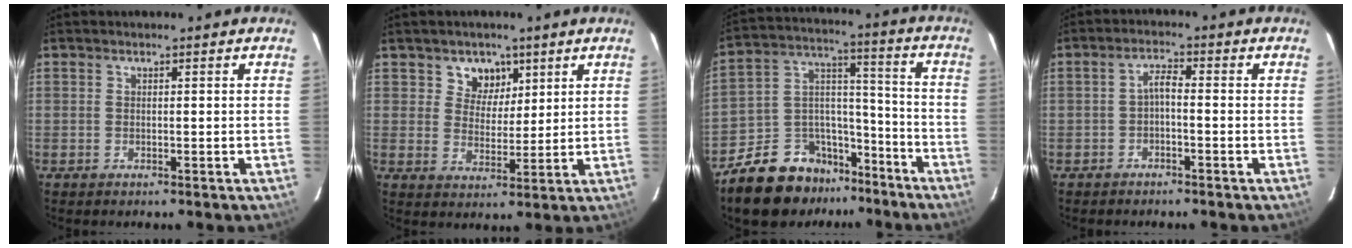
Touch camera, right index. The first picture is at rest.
{"total": 5.6, "force": [3.0, 4.6, 1.3], "torque": [-0.014, 0.002, 0.054]}
{"total": 14.8, "force": [-10.9, 8.8, 4.8], "torque": [-0.106, 0.065, -0.163]}
{"total": 2.3, "force": [-1.2, 0.6, 1.9], "torque": [-0.042, 0.009, -0.023]}